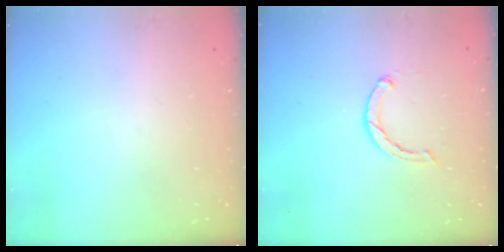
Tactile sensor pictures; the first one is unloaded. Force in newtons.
{"total": 2.5, "press": 2.5, "slide": 0.4}